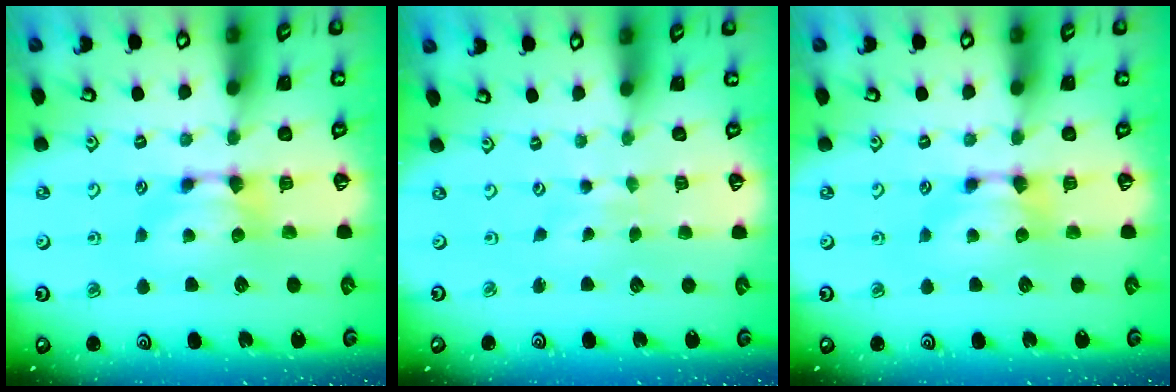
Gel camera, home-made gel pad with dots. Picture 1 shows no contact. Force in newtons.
{"total": 2.7, "press": 2.6, "slide": 0.4}
{"total": 0.0}